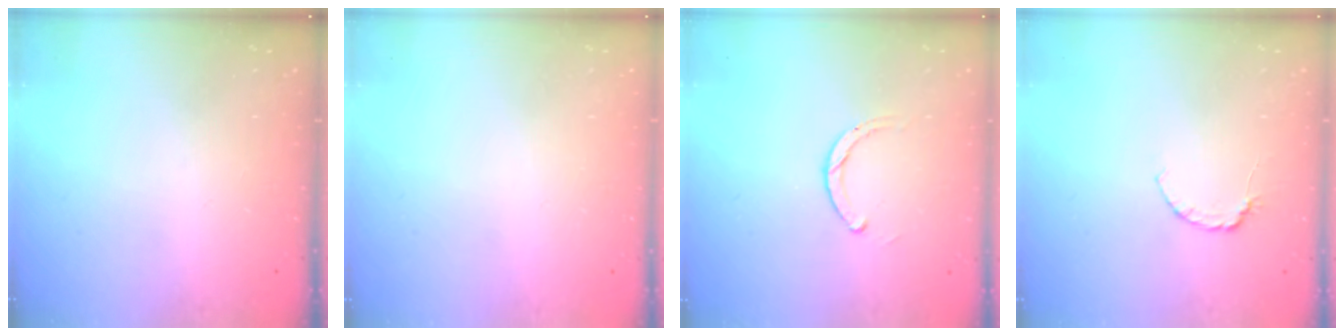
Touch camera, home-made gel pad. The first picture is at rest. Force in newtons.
{"total": 2.6, "press": 2.6, "slide": 0.2}
{"total": 1.8, "press": 1.8, "slide": 0.2}
{"total": 4.0, "press": 4.0, "slide": 0.5}